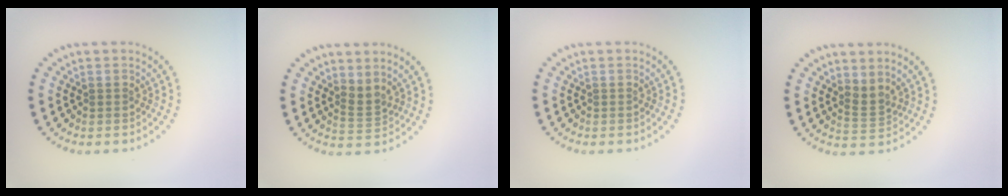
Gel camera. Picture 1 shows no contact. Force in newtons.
{"total": 1.9, "press": 1.3, "slide": 1.3}
{"total": 0.0}
{"total": 1.9, "press": 1.3, "slide": 1.3}